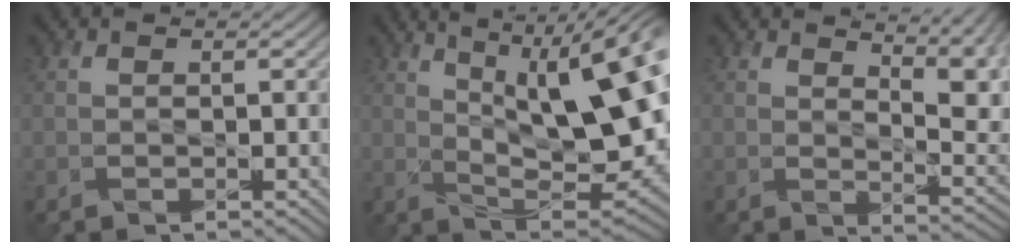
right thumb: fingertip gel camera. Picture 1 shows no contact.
{"total": 16.4, "force": [4.9, 5.9, 14.5], "torque": [-0.227, 0.021, 0.073]}
{"total": 10.4, "force": [6.0, 3.1, 7.9], "torque": [-0.117, 0.005, 0.081]}